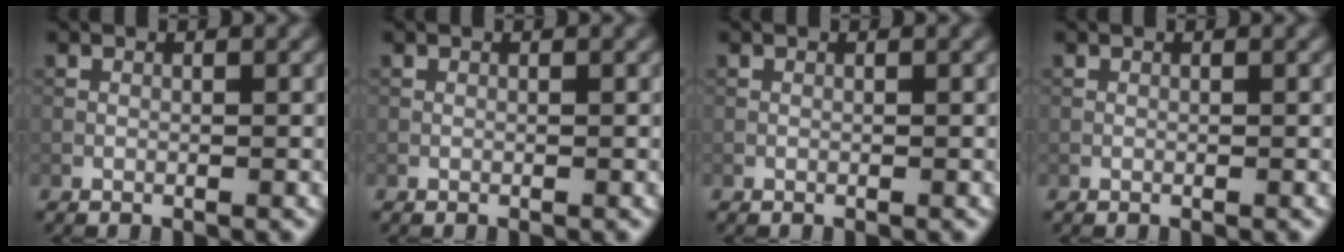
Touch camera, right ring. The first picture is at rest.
{"total": 0.0}
{"total": 0.0}
{"total": 0.0}